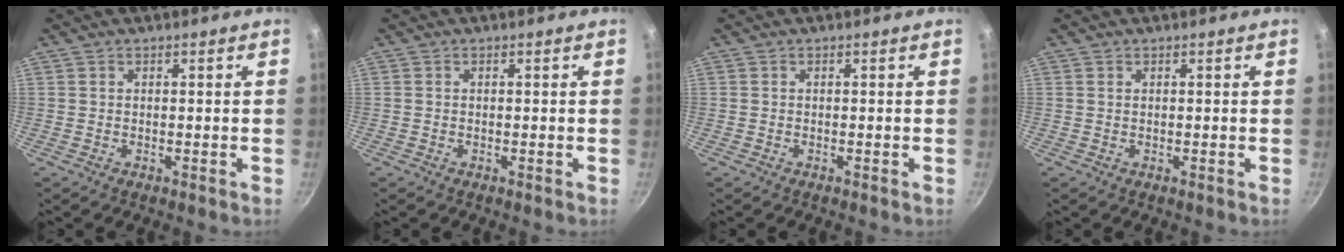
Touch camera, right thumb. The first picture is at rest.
{"total": 0.0}
{"total": 0.0}
{"total": 0.0}